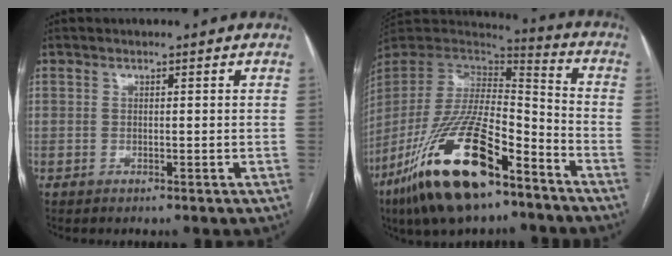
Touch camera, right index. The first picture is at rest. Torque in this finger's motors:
{"motor_torque": [1.51, -0.63, 0.79, 0.21]}